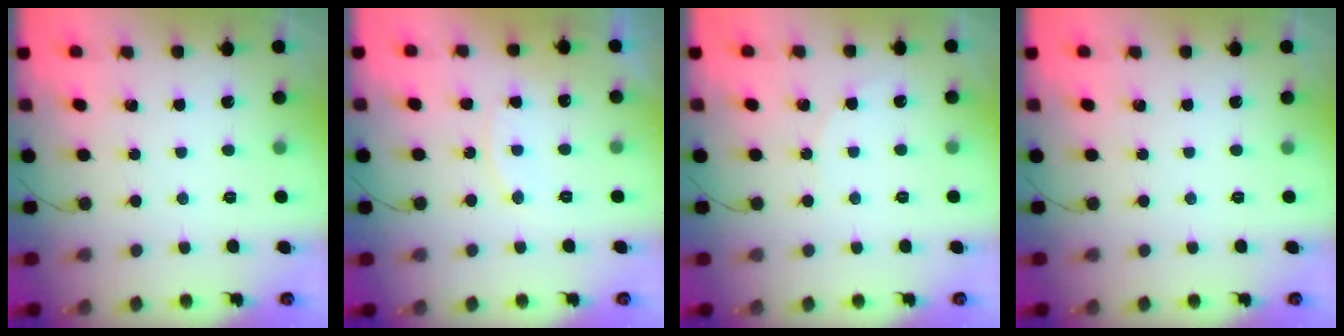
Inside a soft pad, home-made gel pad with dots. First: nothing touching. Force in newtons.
{"total": 7.0, "press": 7.0, "slide": 0.2}
{"total": 3.8, "press": 3.5, "slide": 1.4}
{"total": 0.0}